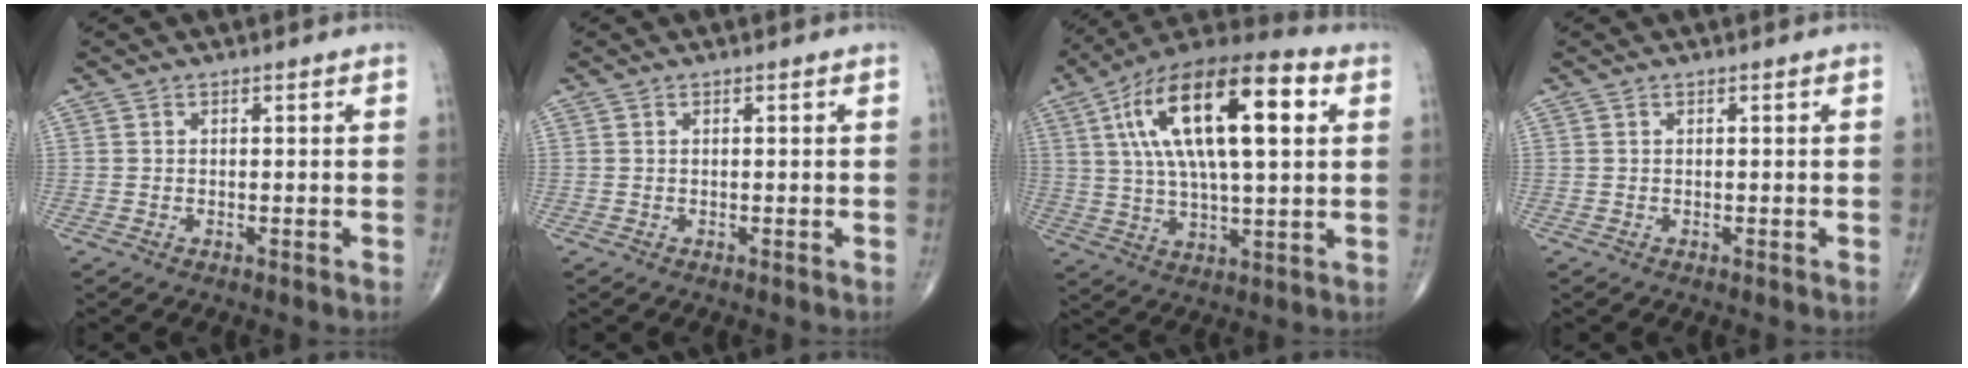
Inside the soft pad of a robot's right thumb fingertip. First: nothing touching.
{"total": 0.0}
{"total": 23.9, "force": [6.7, 9.0, 21.1], "torque": [-0.371, 0.019, 0.105]}
{"total": 0.0}